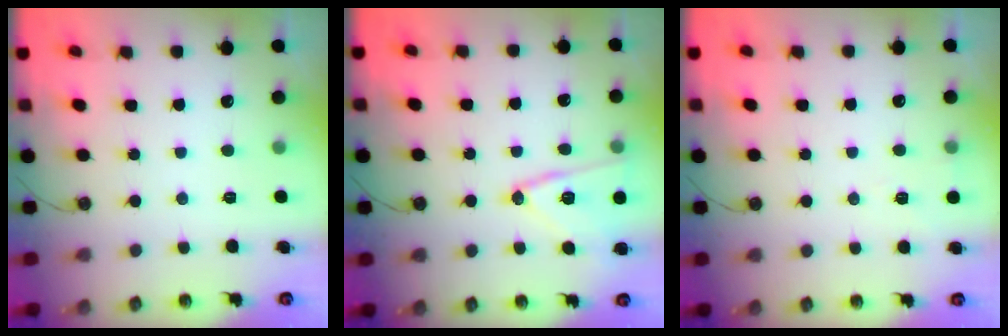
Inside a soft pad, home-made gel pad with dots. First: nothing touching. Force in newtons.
{"total": 13.3, "press": 13.3, "slide": 0.4}
{"total": 5.2, "press": 3.2, "slide": 4.1}